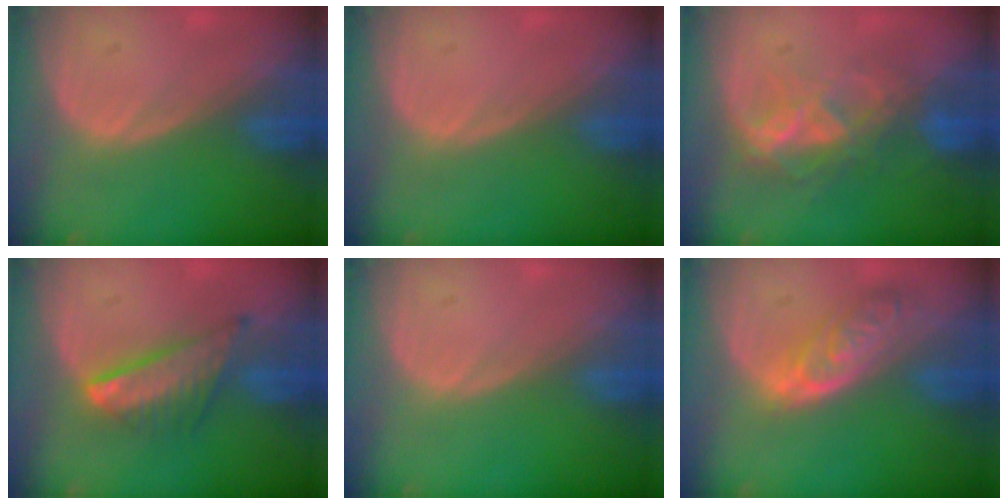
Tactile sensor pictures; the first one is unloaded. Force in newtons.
{"total": 0.0}
{"total": 6.8, "press": 6.7, "slide": 1.5}
{"total": 7.6, "press": 6.5, "slide": 4.0}
{"total": 0.0}
{"total": 6.3, "press": 5.7, "slide": 2.8}